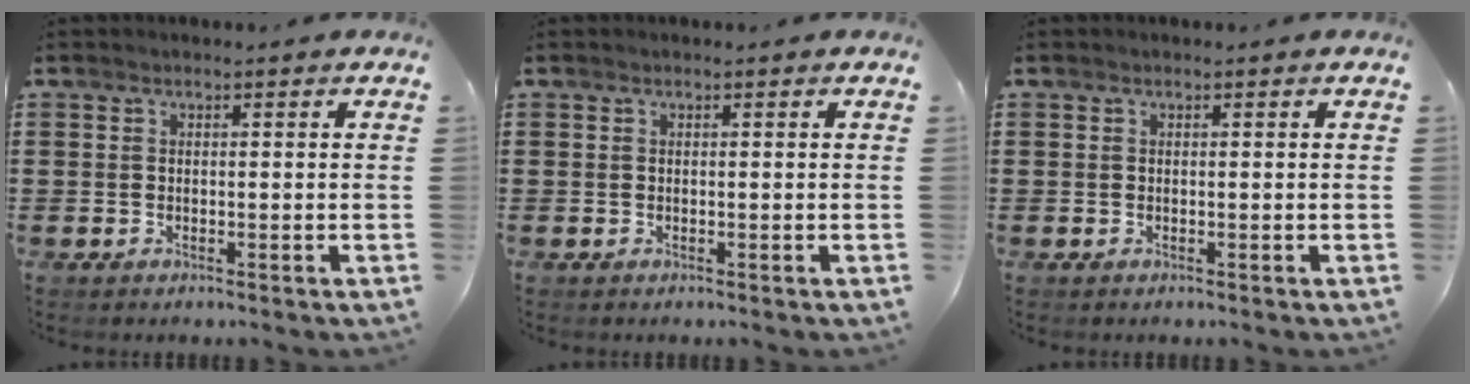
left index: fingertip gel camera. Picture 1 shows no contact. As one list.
[{"total": 0.0}, {"total": 0.0}]